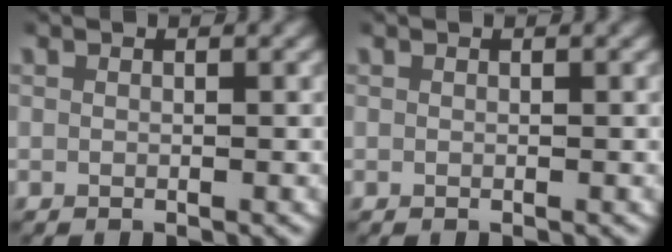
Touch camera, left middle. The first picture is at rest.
{"total": 0.0}